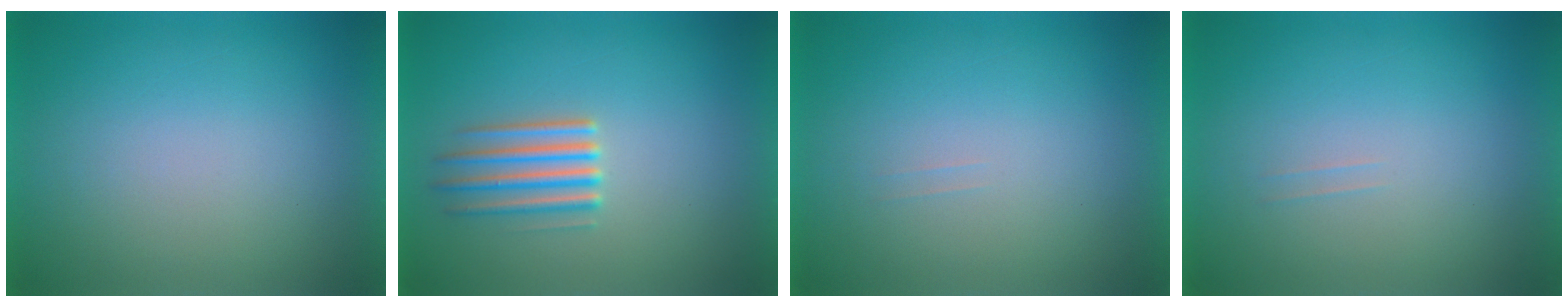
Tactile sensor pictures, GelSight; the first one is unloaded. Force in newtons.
{"total": 2.4}
{"total": 1.1}
{"total": 1.0}